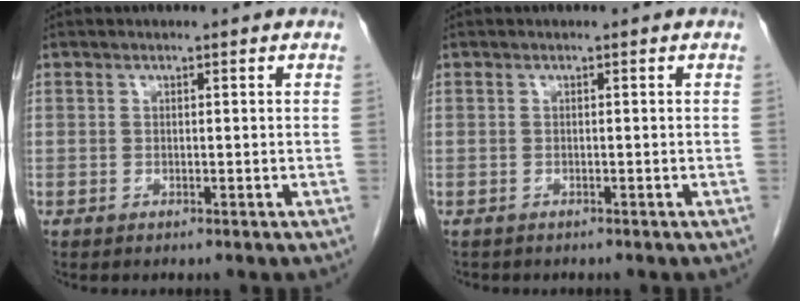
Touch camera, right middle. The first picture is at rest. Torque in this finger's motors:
{"motor_torque": [0.21, -0.07, -0.11, 0.01]}